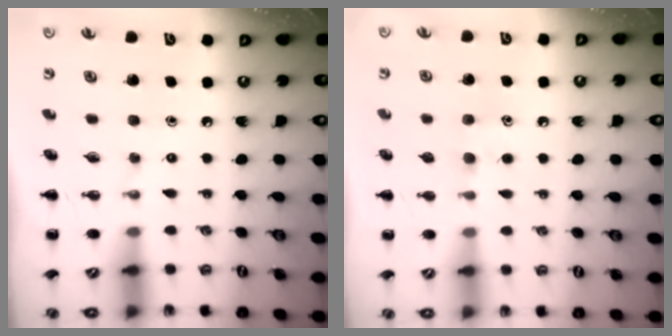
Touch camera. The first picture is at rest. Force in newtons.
{"total": 5.1, "press": 4.8, "slide": 1.5}